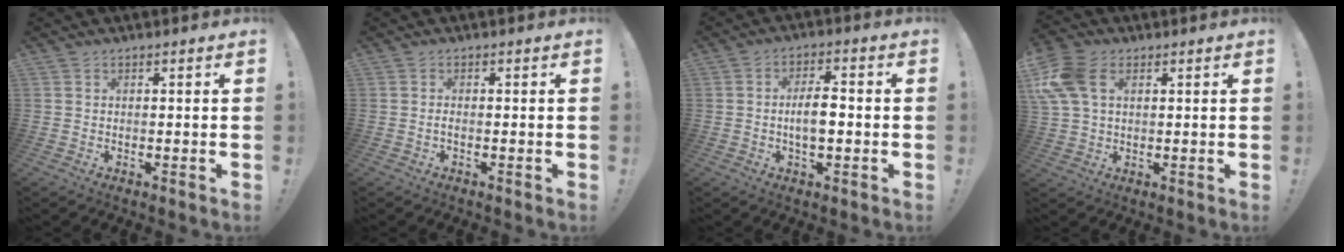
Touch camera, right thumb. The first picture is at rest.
{"total": 0.8, "force": [-0.4, 0.1, 0.7], "torque": [-0.015, 0.001, -0.008]}
{"total": 6.7, "force": [-1.0, 3.0, 5.9], "torque": [-0.102, 0.003, -0.025]}
{"total": 11.9, "force": [3.6, 7.5, 8.4], "torque": [-0.184, -0.002, 0.072]}